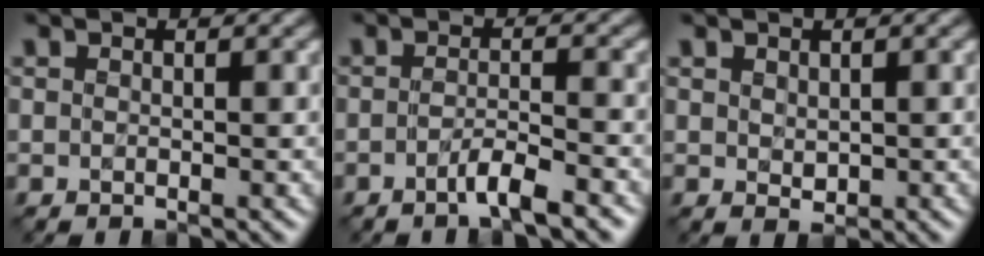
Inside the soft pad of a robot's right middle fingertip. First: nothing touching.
{"total": 2.4, "force": [-1.8, 0.2, 1.6], "torque": [-0.029, 0.006, -0.035]}
{"total": 1.0, "force": [0.2, 0.7, 0.7], "torque": [-0.018, -0.004, 0.004]}